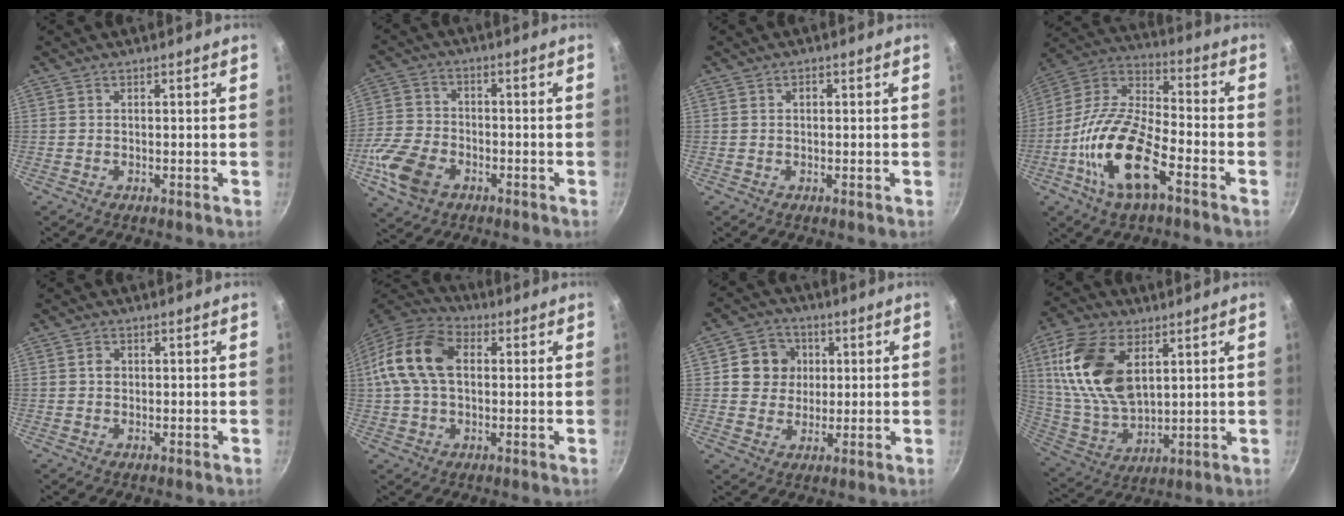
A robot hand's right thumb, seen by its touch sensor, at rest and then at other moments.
{"total": 10.7, "force": [-4.5, 7.3, 6.4], "torque": [-0.123, 0.020, -0.093]}
{"total": 1.2, "force": [0.2, 0.8, 0.8], "torque": [-0.011, 0.006, 0.002]}
{"total": 19.0, "force": [-7.9, 8.0, 15.3], "torque": [-0.288, 0.048, -0.169]}
{"total": 1.6, "force": [0.2, 1.3, 0.8], "torque": [-0.010, 0.006, 0.003]}
{"total": 14.3, "force": [2.0, 9.3, 10.7], "torque": [-0.190, 0.027, 0.021]}
{"total": 8.2, "force": [1.7, 7.5, 2.8], "torque": [-0.008, 0.007, 0.022]}
{"total": 18.9, "force": [6.4, 10.6, 14.2], "torque": [-0.265, -0.019, 0.135]}